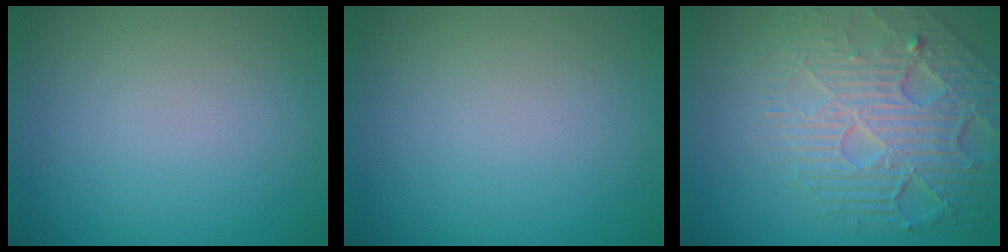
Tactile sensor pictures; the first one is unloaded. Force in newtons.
{"total": 0.0}
{"total": 8.2, "press": 5.7, "slide": 5.9}